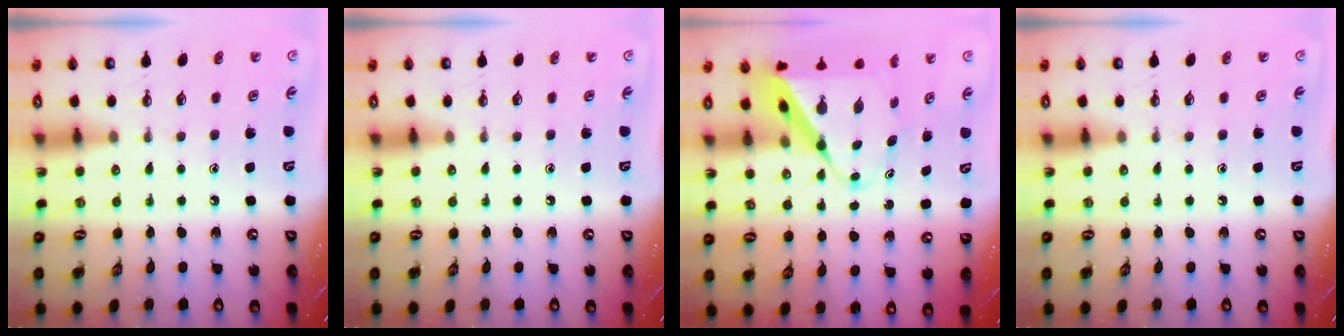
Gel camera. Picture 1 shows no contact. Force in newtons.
{"total": 0.0}
{"total": 10.6, "press": 10.6, "slide": 0.8}
{"total": 0.0}